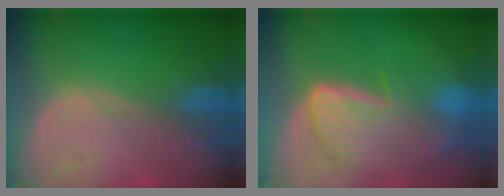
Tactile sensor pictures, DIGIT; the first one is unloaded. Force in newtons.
{"total": 9.3, "press": 8.1, "slide": 4.6}